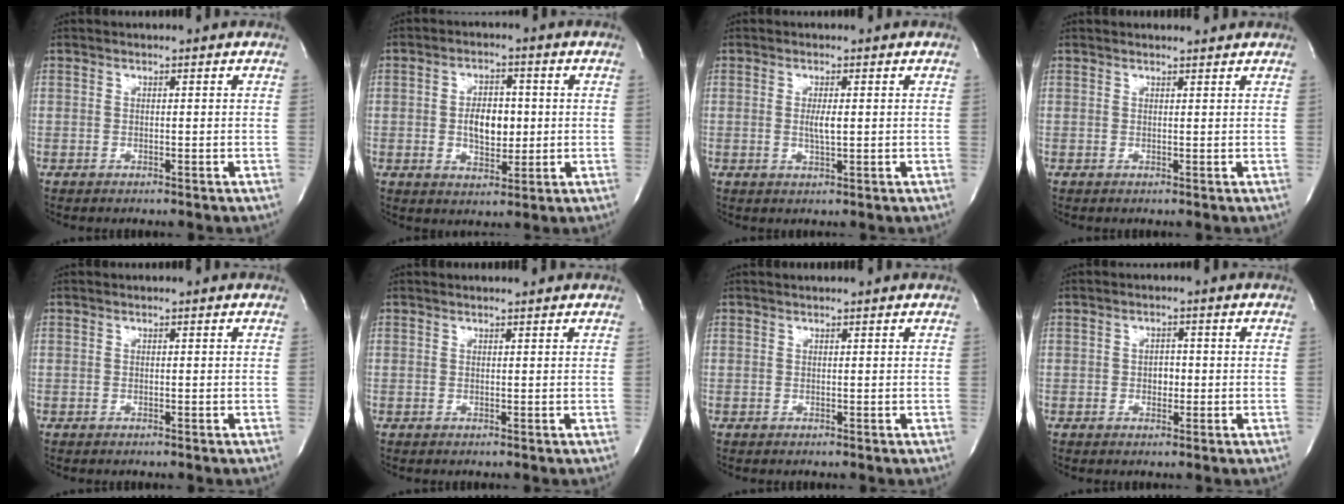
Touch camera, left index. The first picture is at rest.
{"total": 6.1, "force": [-0.1, 3.4, 5.1], "torque": [-0.088, 0.002, 0.002]}
{"total": 2.2, "force": [0.1, 0.3, 2.2], "torque": [-0.046, -0.005, 0.002]}
{"total": 1.8, "force": [1.8, 0.2, 0.2], "torque": [-0.010, 0.003, 0.023]}
{"total": 0.0}
{"total": 1.1, "force": [1.1, 0.0, 0.2], "torque": [-0.007, 0.003, 0.017]}
{"total": 1.5, "force": [1.4, 0.0, 0.6], "torque": [-0.008, 0.014, 0.022]}
{"total": 2.0, "force": [-0.3, 1.4, 1.5], "torque": [-0.021, 0.002, -0.005]}